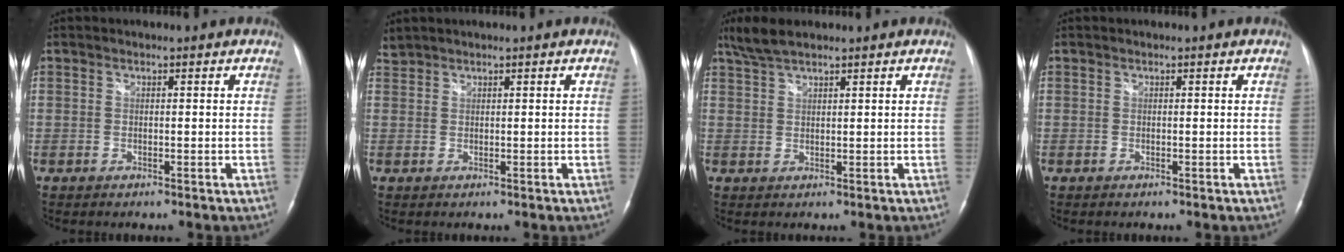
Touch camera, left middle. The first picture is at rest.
{"total": 1.2, "force": [1.2, 0.0, -0.1], "torque": [-0.006, 0.015, 0.032]}
{"total": 4.1, "force": [3.4, 0.7, 2.1], "torque": [-0.053, 0.014, 0.072]}
{"total": 0.0}